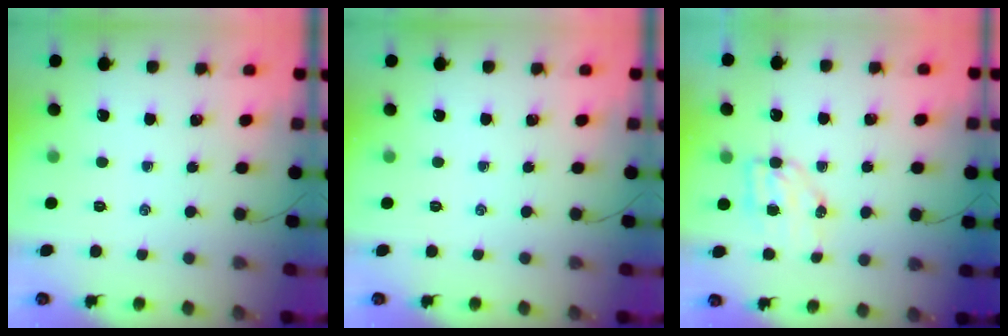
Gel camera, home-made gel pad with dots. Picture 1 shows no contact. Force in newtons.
{"total": 0.0}
{"total": 6.6, "press": 6.6, "slide": 0.9}